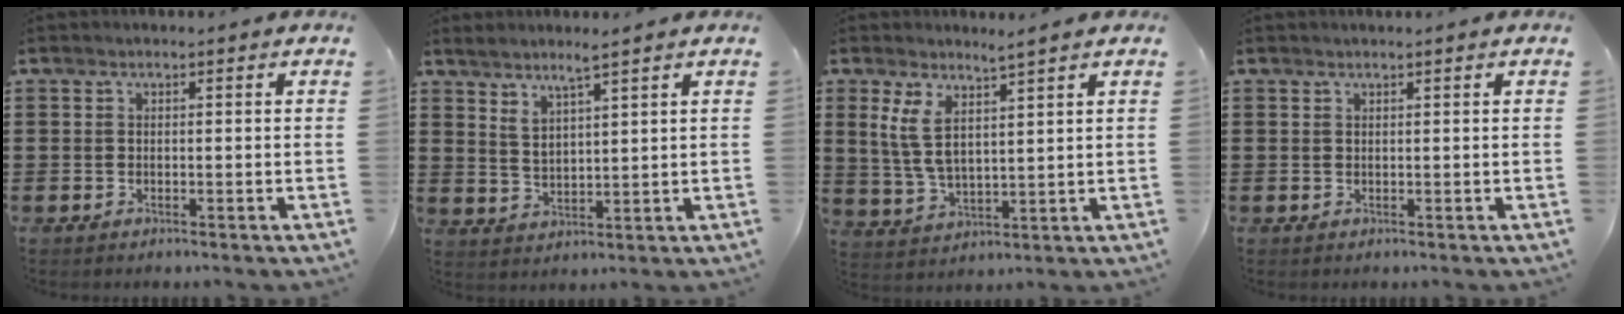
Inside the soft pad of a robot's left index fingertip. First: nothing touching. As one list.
[{"total": 3.3, "force": [2.7, -0.1, 1.9], "torque": [-0.042, -0.002, 0.048]}, {"total": 5.6, "force": [3.2, 1.3, 4.4], "torque": [-0.110, -0.011, 0.054]}, {"total": 0.5, "force": [0.4, -0.1, 0.4], "torque": [-0.007, -0.002, 0.007]}]